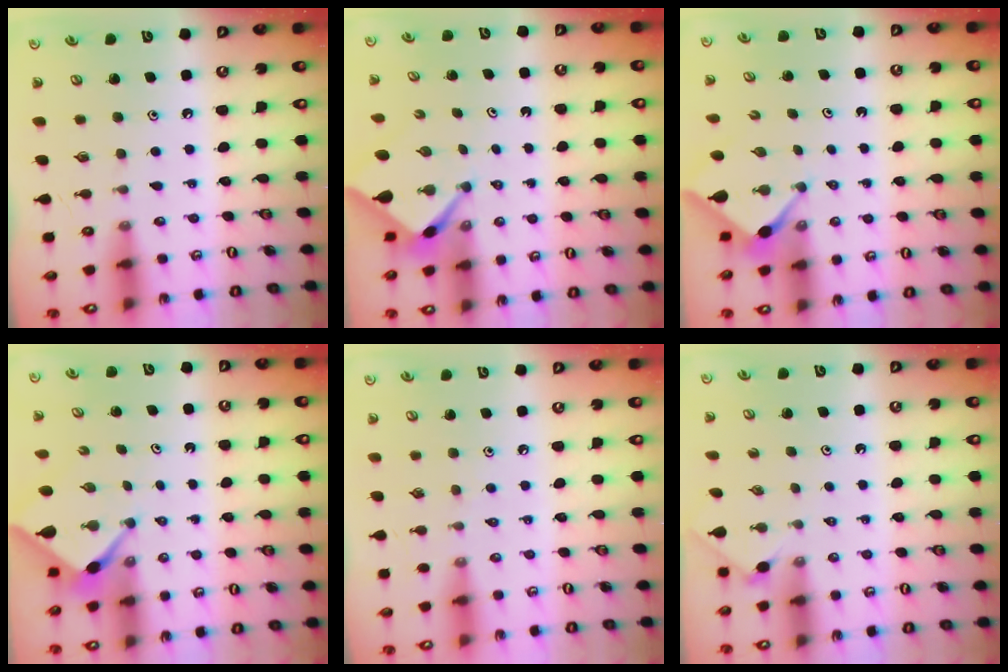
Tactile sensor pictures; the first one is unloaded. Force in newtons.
{"total": 2.4, "press": 2.4, "slide": 0.3}
{"total": 2.9, "press": 2.9, "slide": 0.3}
{"total": 2.1, "press": 2.1, "slide": 0.3}
{"total": 3.2, "press": 3.2, "slide": 0.6}
{"total": 0.7, "press": 0.6, "slide": 0.2}